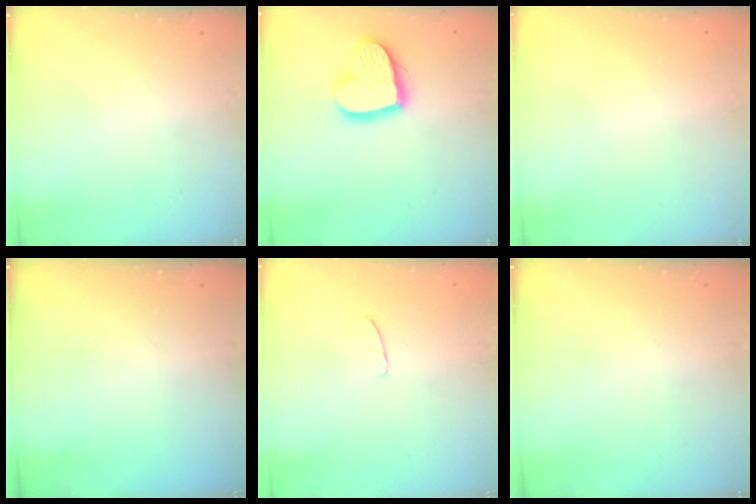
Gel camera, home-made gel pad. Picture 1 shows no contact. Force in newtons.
{"total": 14.6, "press": 14.6, "slide": 1.3}
{"total": 0.0}
{"total": 0.0}
{"total": 4.7, "press": 4.7, "slide": 0.3}
{"total": 0.0}